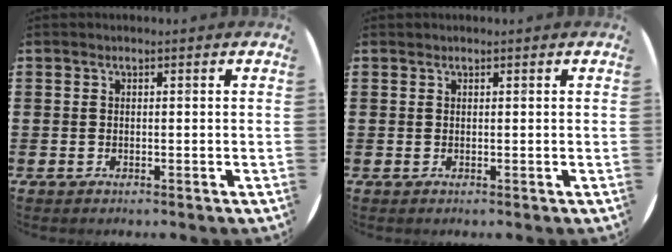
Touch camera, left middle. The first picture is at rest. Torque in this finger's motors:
{"motor_torque": [-0.16, 0.02, -0.03, 0.01]}